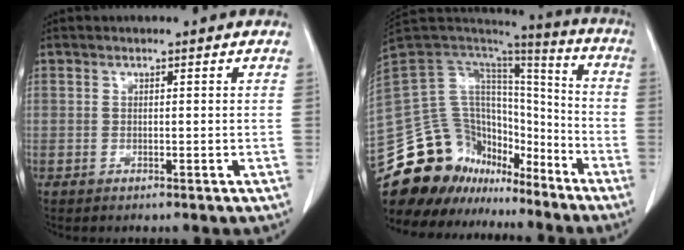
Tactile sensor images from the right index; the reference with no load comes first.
{"total": 26.5, "force": [-20.4, 14.2, 9.2], "torque": [-0.254, 0.032, -0.329]}